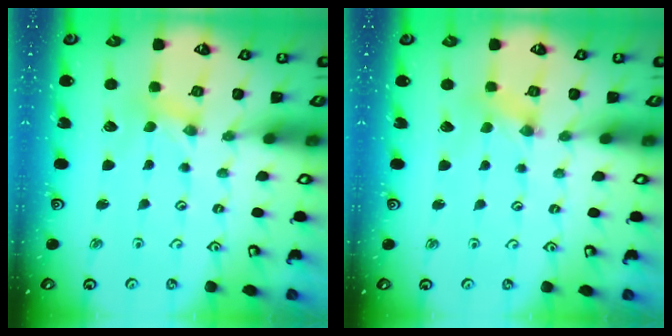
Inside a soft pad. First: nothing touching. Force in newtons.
{"total": 1.3, "press": 1.3, "slide": 0.2}